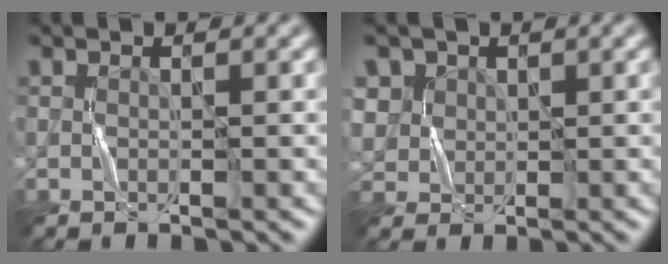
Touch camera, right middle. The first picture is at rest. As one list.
[{"total": 3.6, "force": [1.4, 3.1, 1.0], "torque": [-0.046, 0.005, 0.043]}]